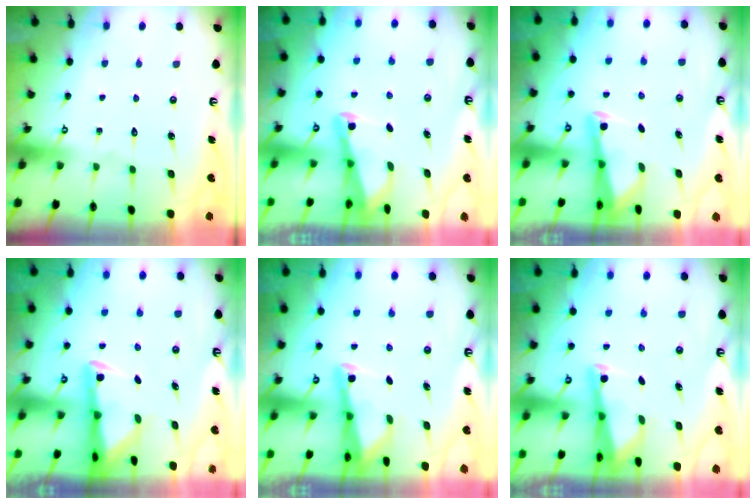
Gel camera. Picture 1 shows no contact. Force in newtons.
{"total": 3.0, "press": 3.0, "slide": 0.4}
{"total": 2.7, "press": 2.7, "slide": 0.1}
{"total": 3.0, "press": 2.9, "slide": 0.6}
{"total": 2.8, "press": 2.8, "slide": 0.2}
{"total": 2.4, "press": 2.4, "slide": 0.2}